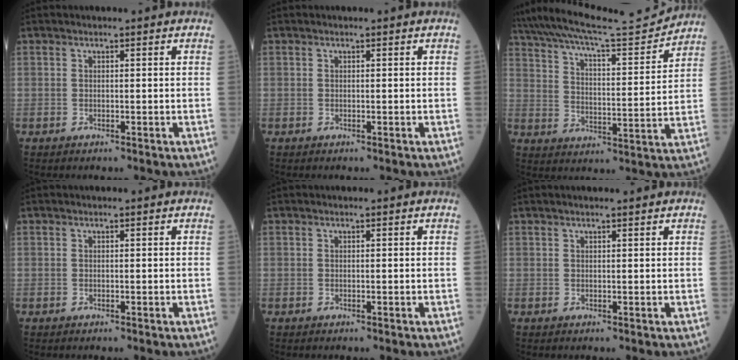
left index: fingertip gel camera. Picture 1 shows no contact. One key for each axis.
{"total": 0.0}
{"total": 18.0, "fx": 17.0, "fy": 0.0, "fz": 6.0, "tx": -0.121, "ty": -0.018, "tz": 0.266}
{"total": 0.0}
{"total": 0.0}
{"total": 2.0, "fx": 1.7, "fy": -0.1, "fz": 1.0, "tx": -0.009, "ty": 0.015, "tz": 0.027}